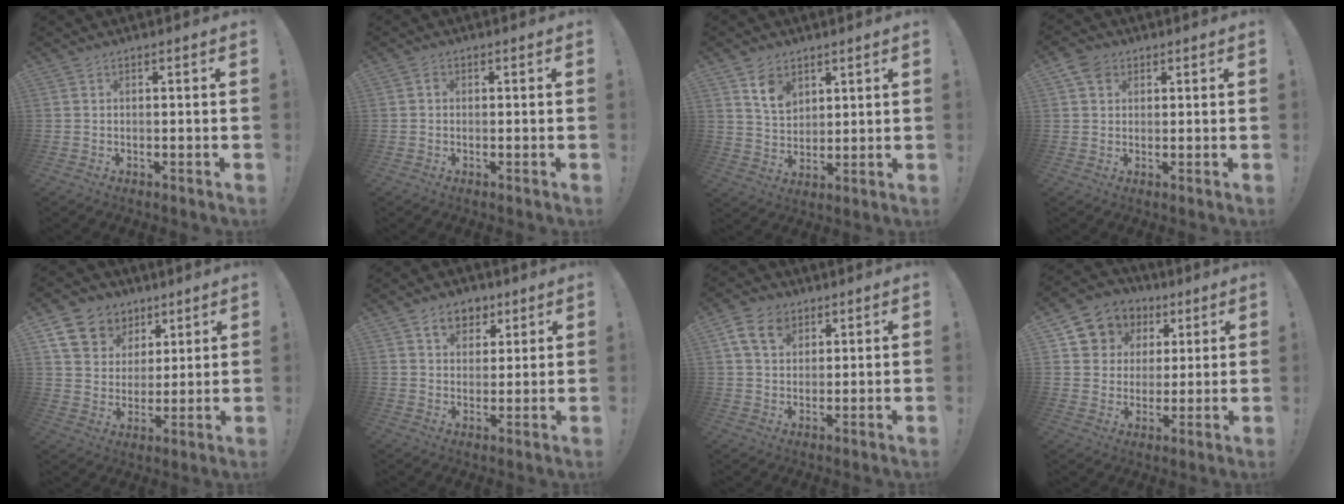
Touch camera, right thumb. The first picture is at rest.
{"total": 0.9, "force": [-0.3, 0.7, 0.4], "torque": [-0.004, 0.002, -0.007]}
{"total": 8.7, "force": [5.3, 5.8, 3.8], "torque": [-0.060, -0.025, 0.100]}
{"total": 4.6, "force": [2.1, 3.6, 2.0], "torque": [-0.034, -0.001, 0.042]}
{"total": 11.8, "force": [6.4, 9.2, 3.5], "torque": [-0.053, -0.042, 0.129]}
{"total": 8.5, "force": [4.6, 6.2, 3.5], "torque": [-0.048, -0.017, 0.087]}
{"total": 9.4, "force": [4.7, 6.7, 4.7], "torque": [-0.078, -0.010, 0.092]}
{"total": 9.3, "force": [3.6, 8.4, 2.1], "torque": [-0.027, -0.025, 0.074]}